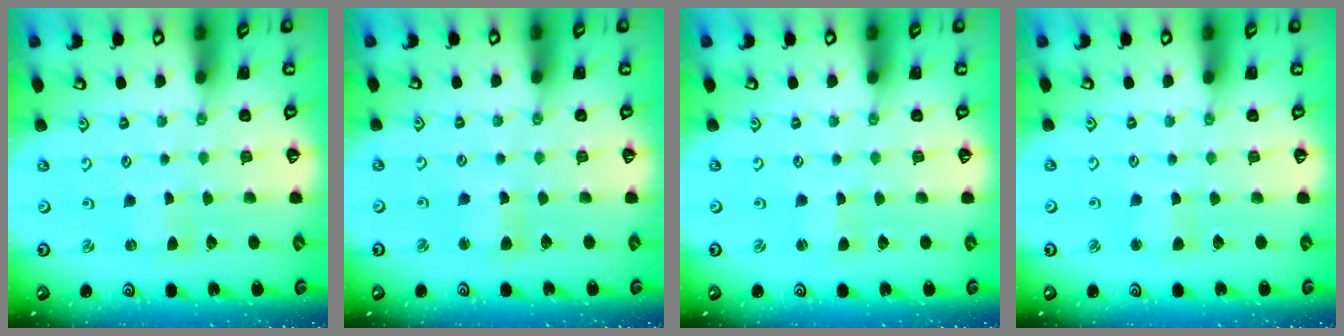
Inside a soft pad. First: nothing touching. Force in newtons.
{"total": 4.1, "press": 4.1, "slide": 0.5}
{"total": 1.1, "press": 1.1, "slide": 0.1}
{"total": 3.5, "press": 3.4, "slide": 0.3}